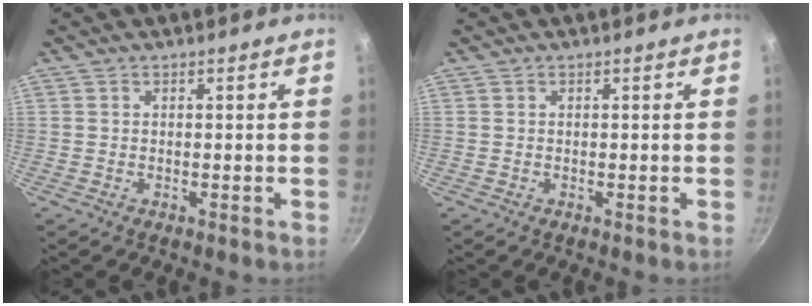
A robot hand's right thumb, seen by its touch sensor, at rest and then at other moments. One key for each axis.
{"total": 0.0}